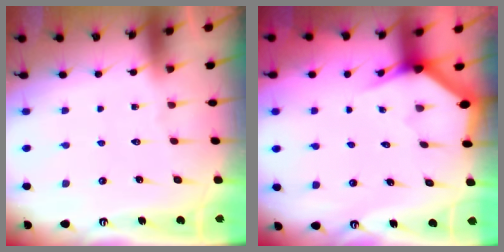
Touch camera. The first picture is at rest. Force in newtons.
{"total": 2.6, "press": 2.6, "slide": 0.0}